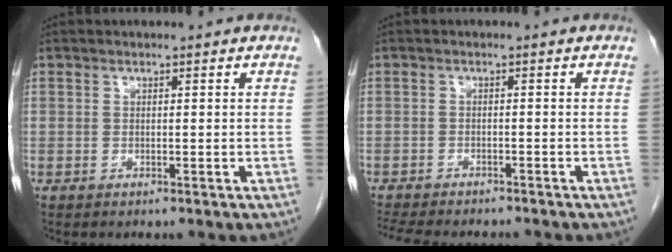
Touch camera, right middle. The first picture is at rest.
{"total": 11.2, "force": [-9.9, 2.7, 4.5], "torque": [-0.087, -0.011, -0.137]}